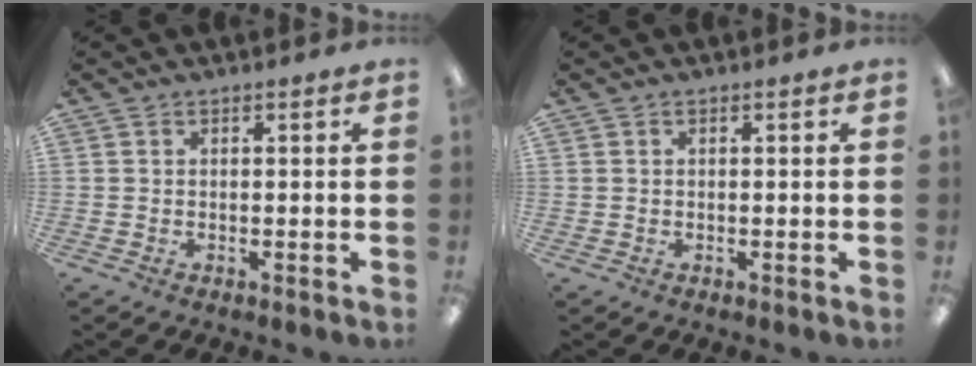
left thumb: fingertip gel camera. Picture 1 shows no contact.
{"total": 0.0}